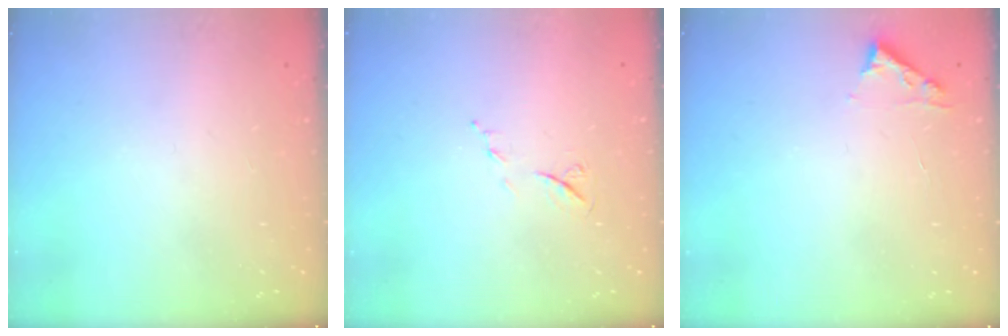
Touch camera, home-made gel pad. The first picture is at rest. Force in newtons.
{"total": 6.1, "press": 5.9, "slide": 1.5}
{"total": 4.5, "press": 4.4, "slide": 0.5}